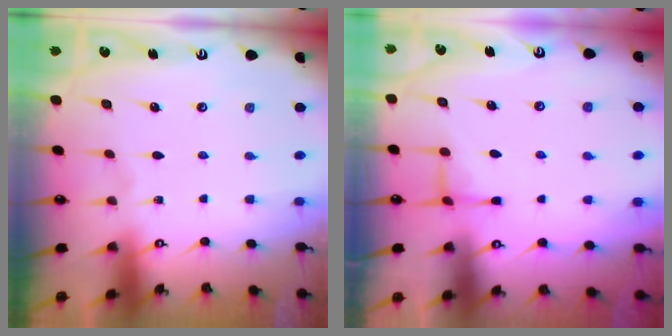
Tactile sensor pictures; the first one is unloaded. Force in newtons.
{"total": 4.0, "press": 3.9, "slide": 0.7}